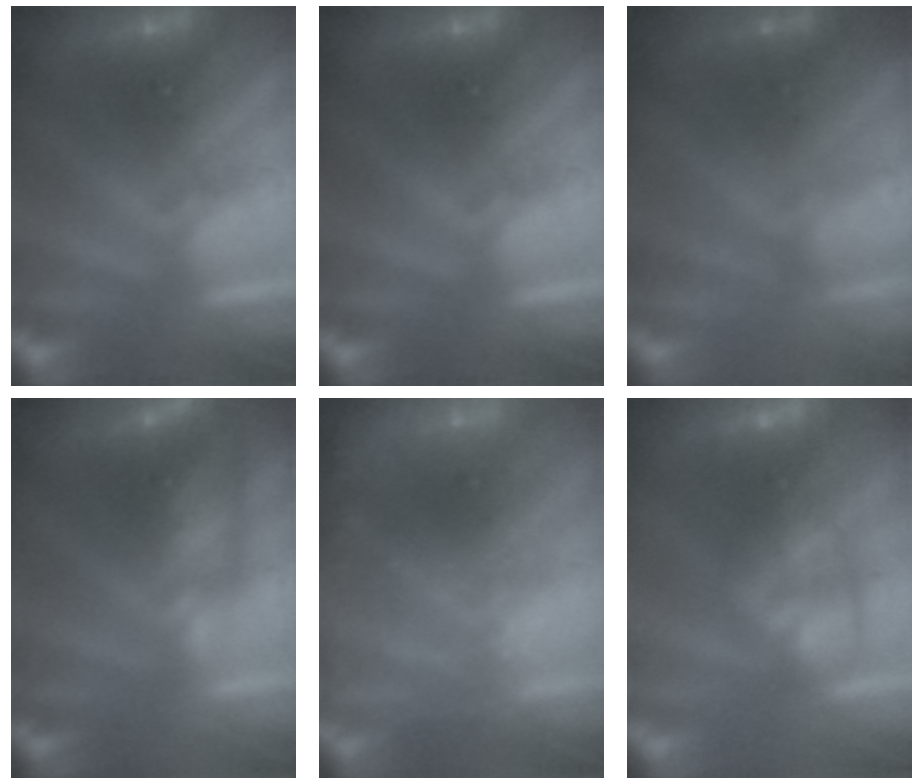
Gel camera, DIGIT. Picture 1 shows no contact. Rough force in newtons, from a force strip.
{"total": 0.0}
{"total": 2.2}
{"total": 4.9}
{"total": 7.4}
{"total": 7.3}